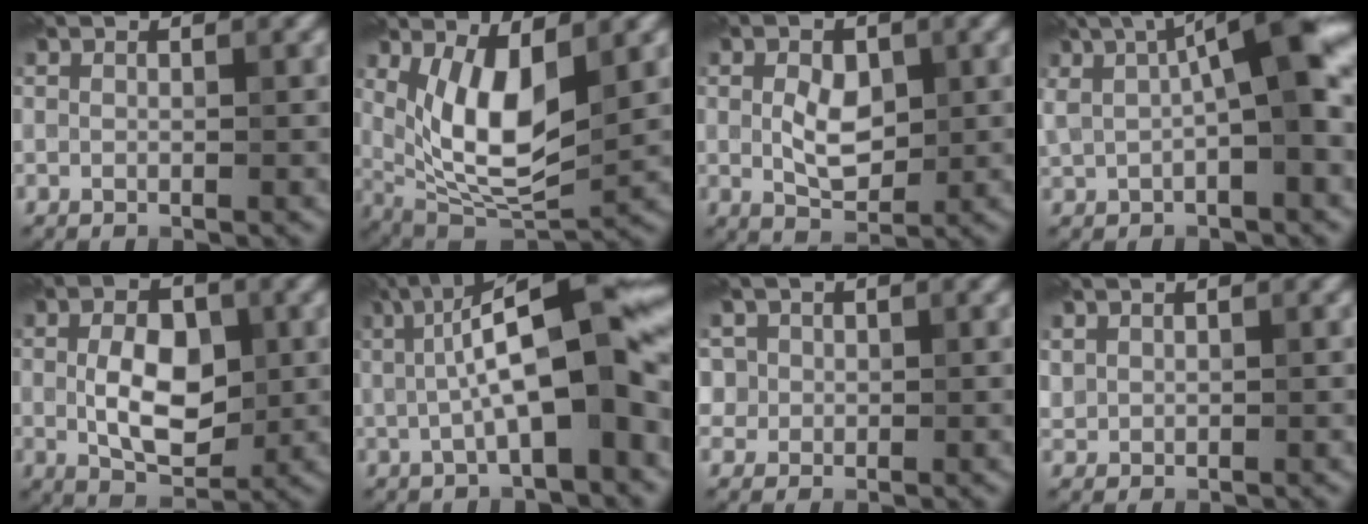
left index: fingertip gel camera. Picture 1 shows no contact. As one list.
[{"total": 8.0, "force": [1.8, 3.4, 7.0], "torque": [-0.138, -0.014, 0.035]}, {"total": 3.5, "force": [0.3, 2.2, 2.7], "torque": [-0.052, -0.001, 0.006]}, {"total": 8.9, "force": [1.7, 2.4, 8.4], "torque": [-0.138, 0.020, 0.022]}, {"total": 6.2, "force": [0.0, 3.7, 4.9], "torque": [-0.089, -0.003, 0.001]}, {"total": 12.2, "force": [1.0, 3.2, 11.7], "torque": [-0.166, 0.026, 0.008]}, {"total": 3.6, "force": [1.2, 3.3, 0.8], "torque": [-0.008, 0.016, 0.015]}, {"total": 0.9, "force": [0.6, 0.7, -0.1], "torque": [0.000, -0.001, 0.014]}]